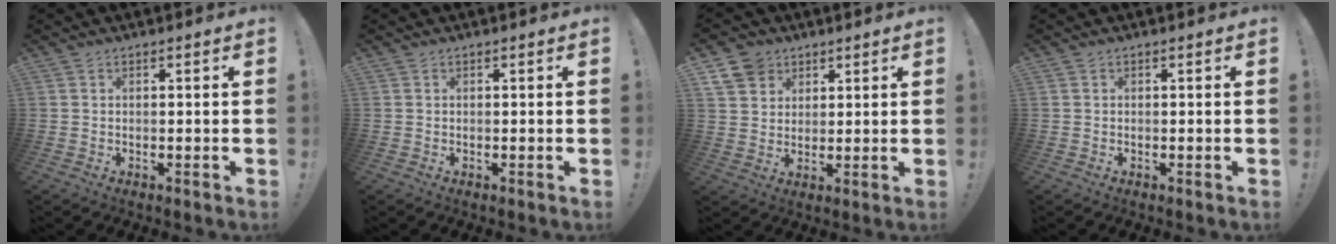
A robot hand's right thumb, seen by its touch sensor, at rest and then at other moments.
{"total": 0.0}
{"total": 8.2, "force": [4.9, 6.2, 2.0], "torque": [-0.039, -0.026, 0.100]}
{"total": 0.0}